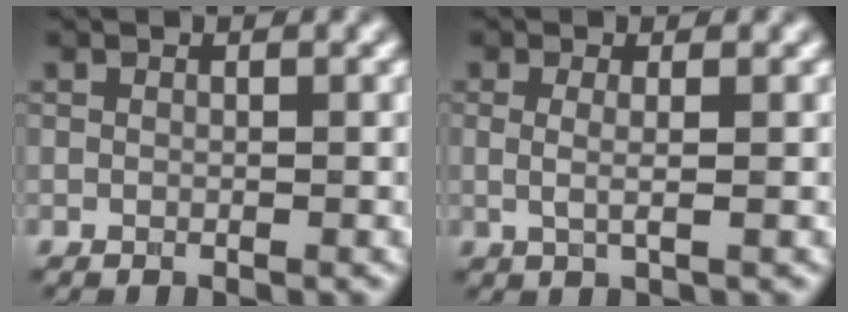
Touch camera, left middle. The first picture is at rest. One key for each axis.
{"total": 1.7, "fx": 0.0, "fy": 0.5, "fz": 1.6, "tx": -0.029, "ty": -0.004, "tz": -0.004}